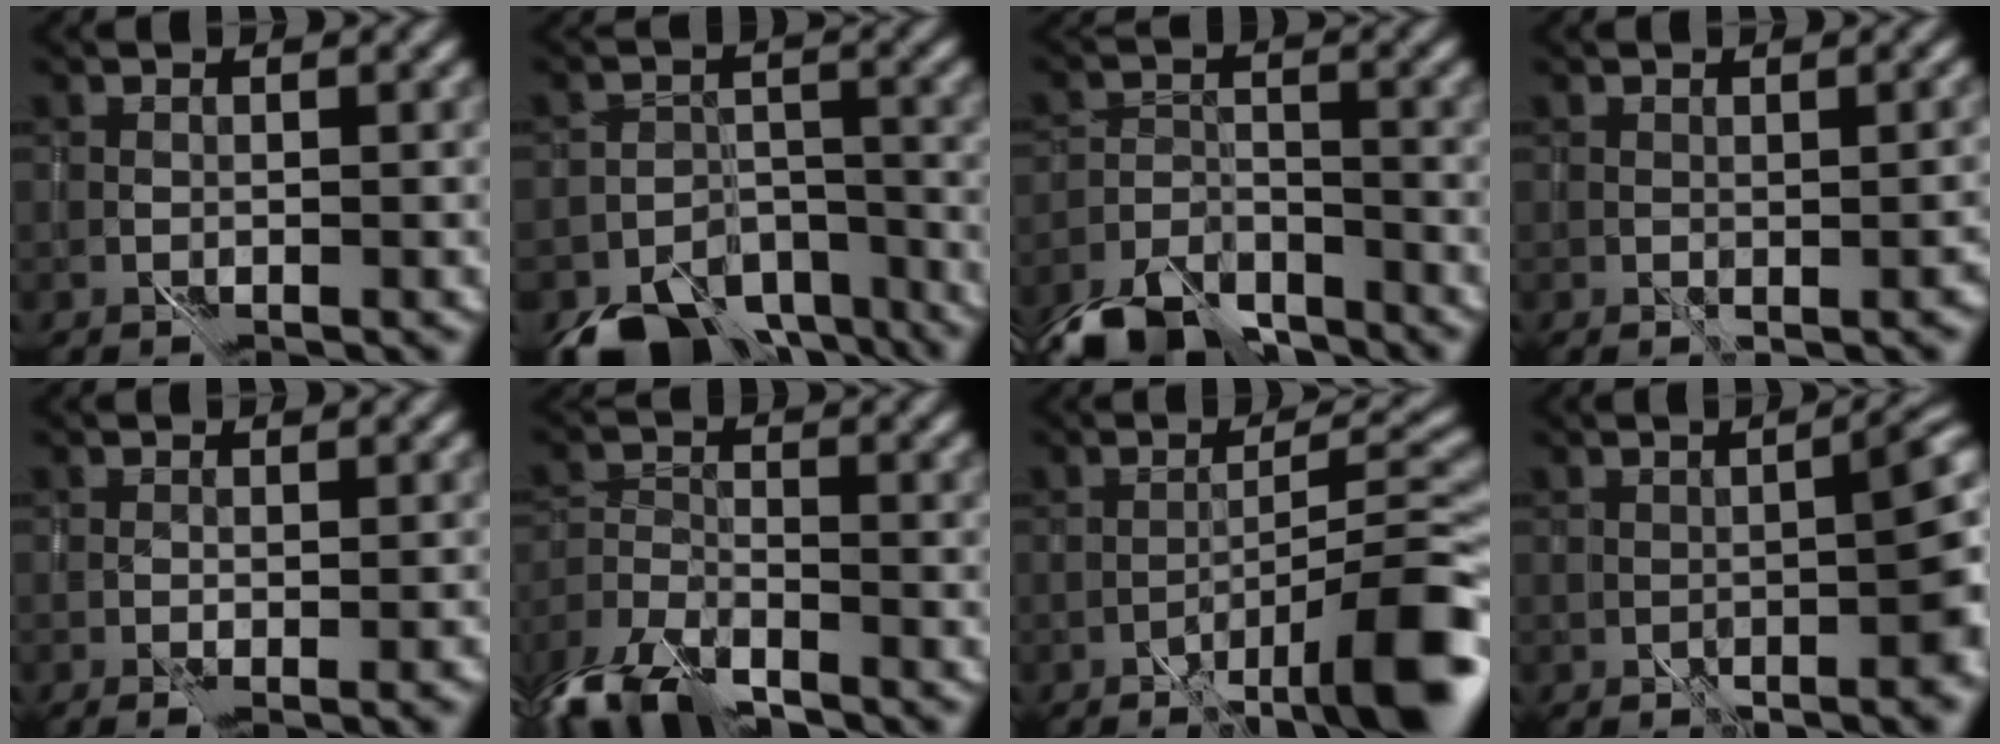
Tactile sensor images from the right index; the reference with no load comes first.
{"total": 8.4, "force": [-6.5, 4.2, 3.4], "torque": [-0.040, -0.008, -0.092]}
{"total": 7.2, "force": [-5.8, 3.0, 3.0], "torque": [-0.056, -0.012, -0.108]}
{"total": 0.8, "force": [0.3, 0.3, 0.7], "torque": [-0.005, 0.006, 0.016]}
{"total": 2.3, "force": [-0.8, 0.4, 2.1], "torque": [-0.036, -0.003, -0.002]}
{"total": 6.6, "force": [-5.6, 2.1, 2.9], "torque": [-0.058, -0.004, -0.109]}
{"total": 7.2, "force": [-3.0, 1.6, 6.4], "torque": [-0.087, 0.017, -0.044]}
{"total": 6.0, "force": [-0.9, 1.5, 5.7], "torque": [-0.059, 0.013, -0.004]}